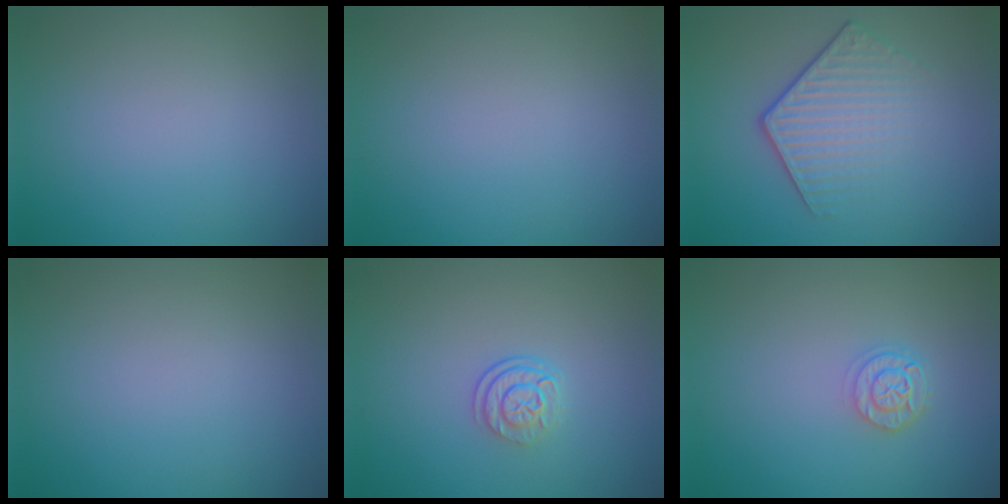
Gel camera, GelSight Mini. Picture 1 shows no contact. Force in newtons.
{"total": 0.0}
{"total": 4.0, "press": 2.8, "slide": 2.9}
{"total": 0.0}
{"total": 2.4, "press": 1.8, "slide": 1.6}
{"total": 2.4, "press": 2.0, "slide": 1.3}